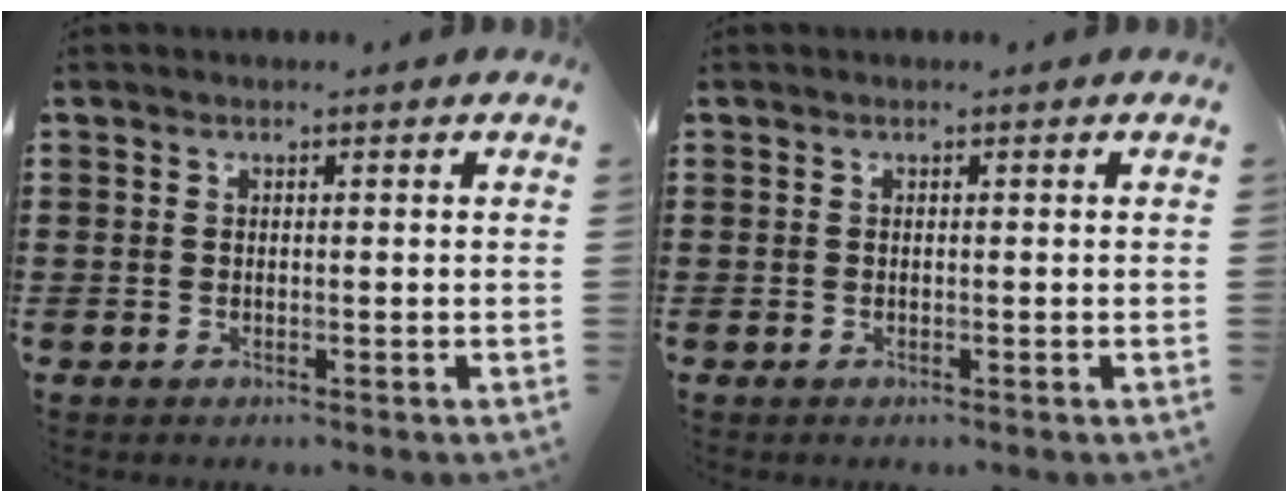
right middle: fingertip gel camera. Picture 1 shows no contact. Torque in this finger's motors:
{"motor_torque": [-2.14, 0.00, 0.06, 0.01]}